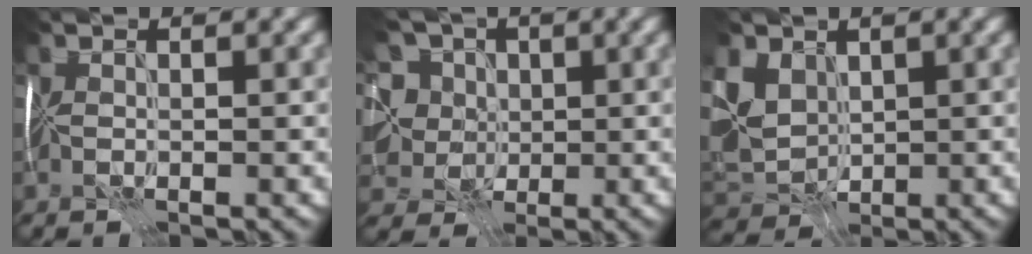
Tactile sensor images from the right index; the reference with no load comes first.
{"total": 8.9, "force": [1.9, 7.3, 4.6], "torque": [-0.094, 0.023, -0.004]}
{"total": 4.9, "force": [0.8, 3.9, 2.9], "torque": [-0.085, 0.001, 0.014]}